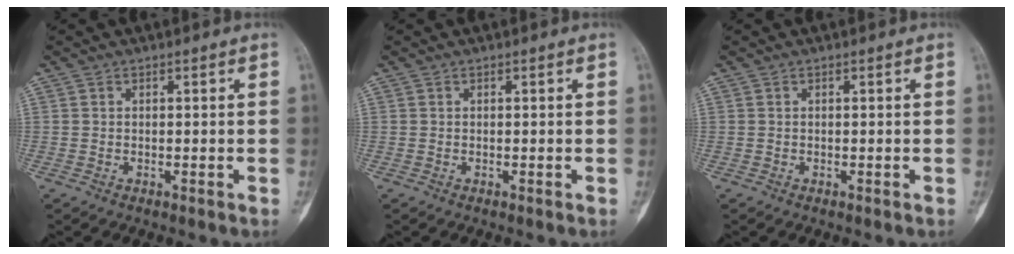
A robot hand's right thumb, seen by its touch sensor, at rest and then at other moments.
{"total": 0.0}
{"total": 0.0}